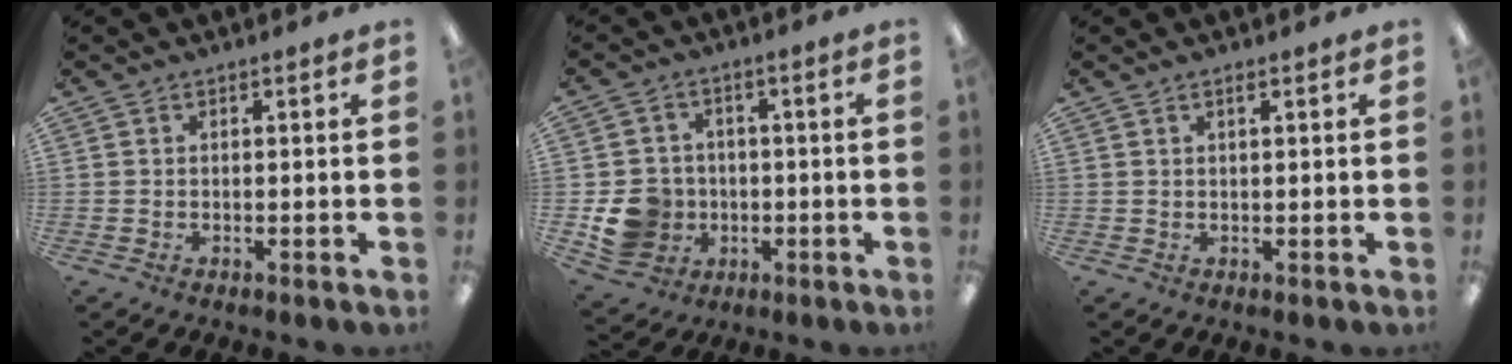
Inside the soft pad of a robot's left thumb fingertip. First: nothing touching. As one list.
[{"total": 9.0, "force": [-1.8, 8.4, 2.9], "torque": [-0.073, 0.013, -0.024]}, {"total": 1.0, "force": [0.7, 0.2, 0.7], "torque": [-0.015, 0.001, 0.012]}]